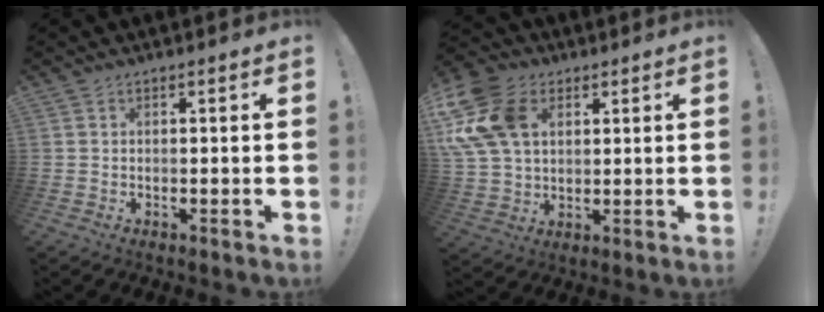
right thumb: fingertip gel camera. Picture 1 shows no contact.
{"total": 18.4, "force": [5.6, 13.1, 11.7], "torque": [-0.242, -0.011, 0.106]}